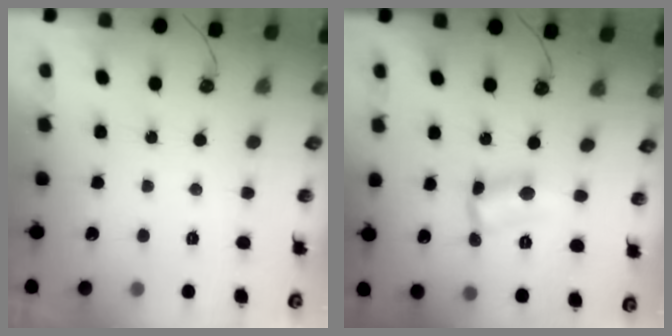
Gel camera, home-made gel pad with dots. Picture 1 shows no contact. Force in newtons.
{"total": 2.8, "press": 2.8, "slide": 0.6}